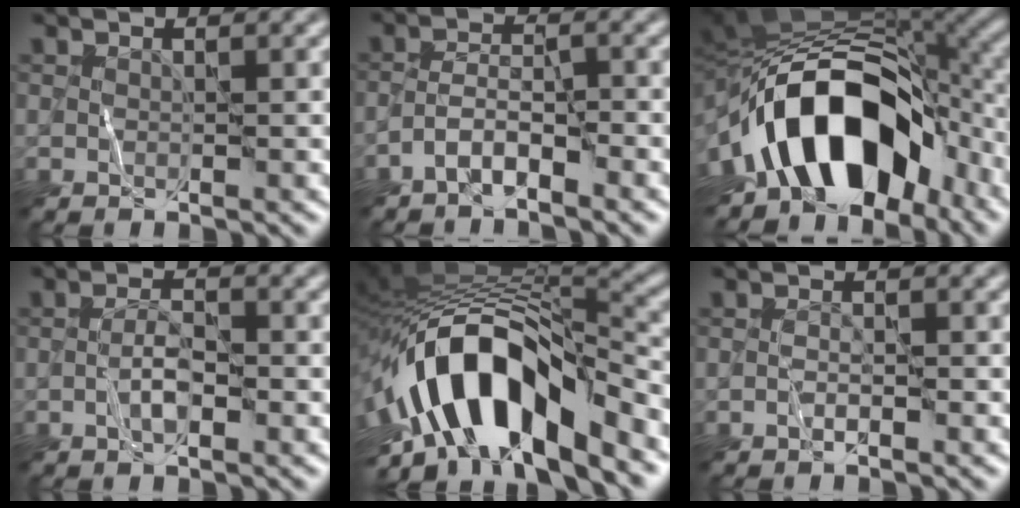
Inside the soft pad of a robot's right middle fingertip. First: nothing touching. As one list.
[{"total": 2.6, "force": [-2.0, 0.6, 1.5], "torque": [-0.030, 0.009, -0.045]}, {"total": 14.9, "force": [-6.0, 8.8, 10.5], "torque": [-0.158, 0.011, -0.109]}, {"total": 1.9, "force": [-0.7, 0.5, 1.7], "torque": [-0.033, 0.005, -0.018]}, {"total": 13.5, "force": [-5.3, 6.1, 10.9], "torque": [-0.182, 0.010, -0.098]}, {"total": 0.6, "force": [-0.4, 0.1, 0.4], "torque": [-0.008, 0.002, -0.010]}]